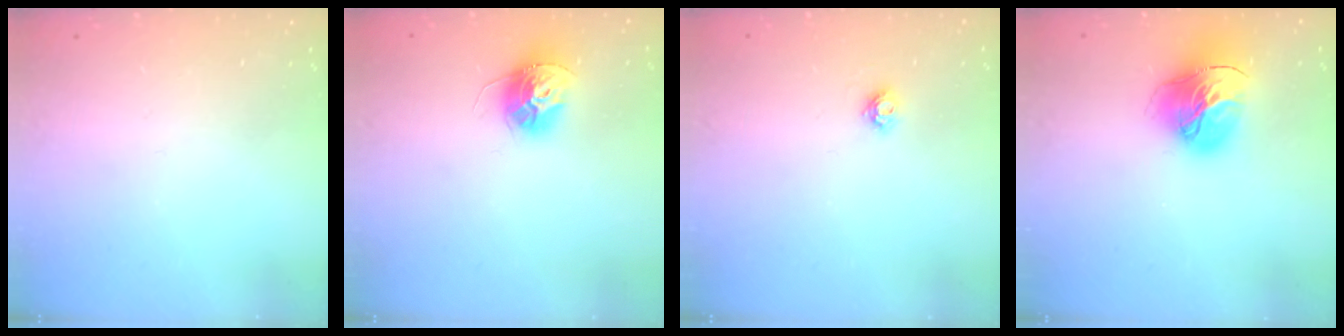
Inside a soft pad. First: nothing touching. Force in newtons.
{"total": 11.3, "press": 11.3, "slide": 0.7}
{"total": 4.3, "press": 4.3, "slide": 0.6}
{"total": 16.9, "press": 16.8, "slide": 1.7}